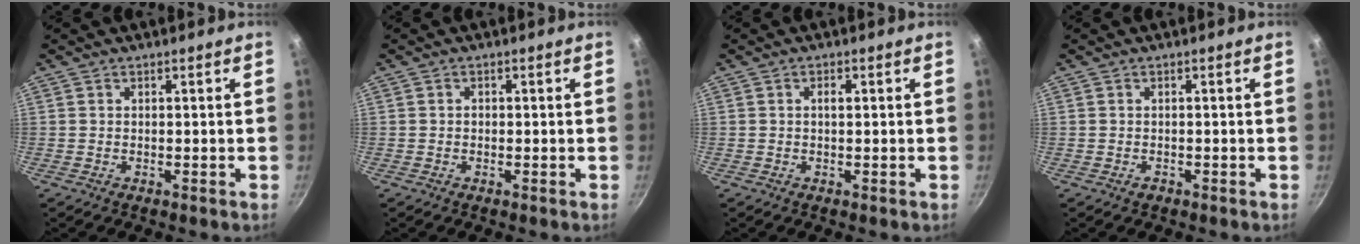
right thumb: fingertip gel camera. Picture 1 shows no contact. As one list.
[{"total": 0.7, "force": [-0.1, 0.6, 0.4], "torque": [-0.005, 0.004, -0.003]}, {"total": 1.4, "force": [0.2, 0.7, 1.3], "torque": [-0.019, 0.004, 0.001]}, {"total": 0.9, "force": [-0.5, 0.6, 0.4], "torque": [-0.007, 0.003, -0.008]}]